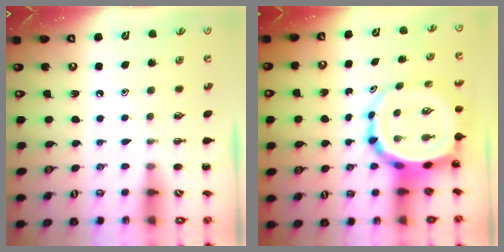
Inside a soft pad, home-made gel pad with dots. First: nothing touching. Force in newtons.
{"total": 9.4, "press": 8.8, "slide": 3.1}